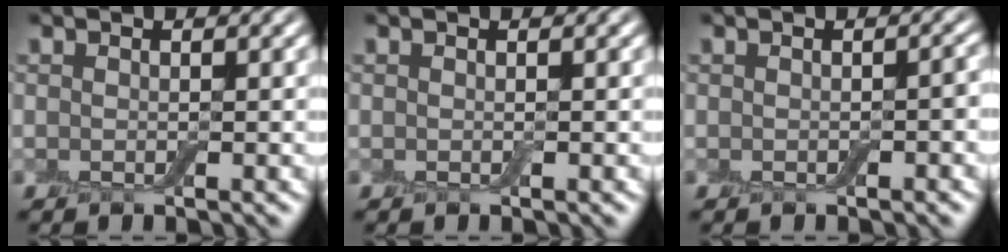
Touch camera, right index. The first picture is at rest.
{"total": 0.0}
{"total": 0.8, "force": [-0.3, 0.2, 0.8], "torque": [-0.011, 0.005, -0.001]}